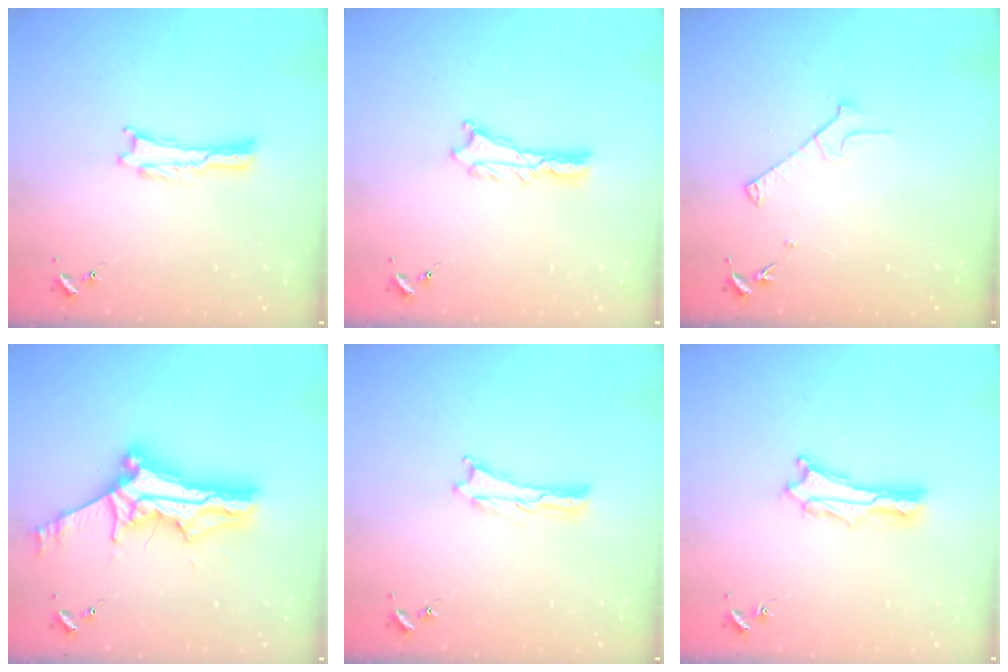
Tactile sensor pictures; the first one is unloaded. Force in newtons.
{"total": 0.7, "press": 0.6, "slide": 0.2}
{"total": 3.9, "press": 3.9, "slide": 0.4}
{"total": 12.3, "press": 12.2, "slide": 1.0}
{"total": 0.0}
{"total": 1.9, "press": 1.9, "slide": 0.2}